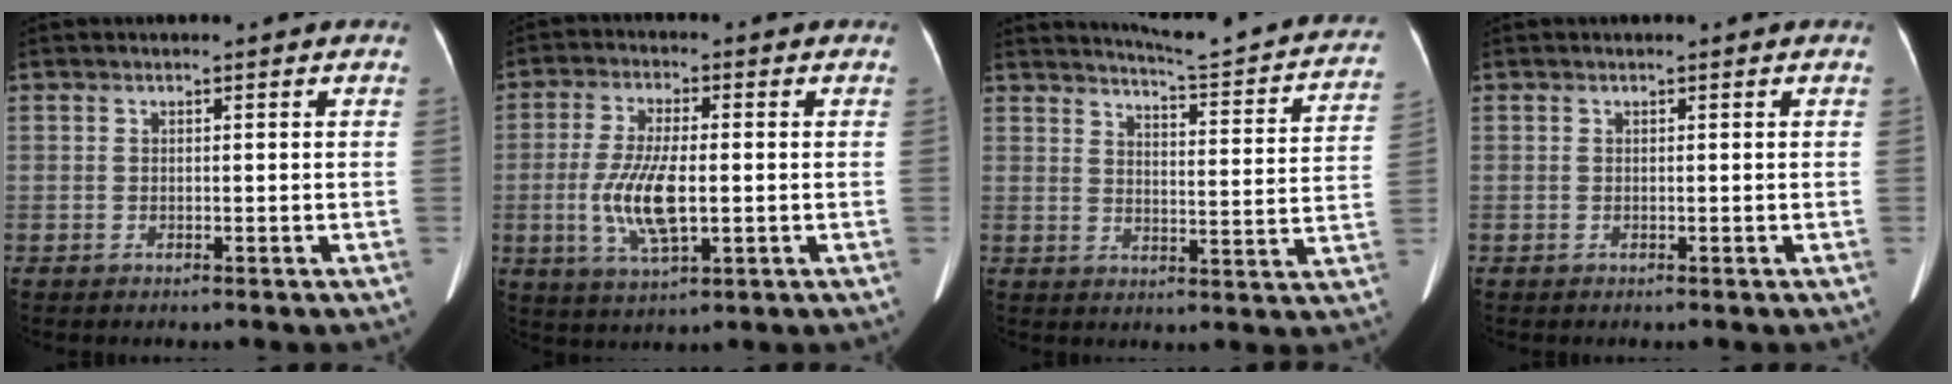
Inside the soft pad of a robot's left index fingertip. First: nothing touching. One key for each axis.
{"total": 9.1, "fx": -1.3, "fy": 2.5, "fz": 8.7, "tx": -0.185, "ty": -0.006, "tz": -0.018}
{"total": 19.1, "fx": 17.8, "fy": 0.9, "fz": 6.8, "tx": -0.092, "ty": -0.065, "tz": 0.208}
{"total": 0.0}